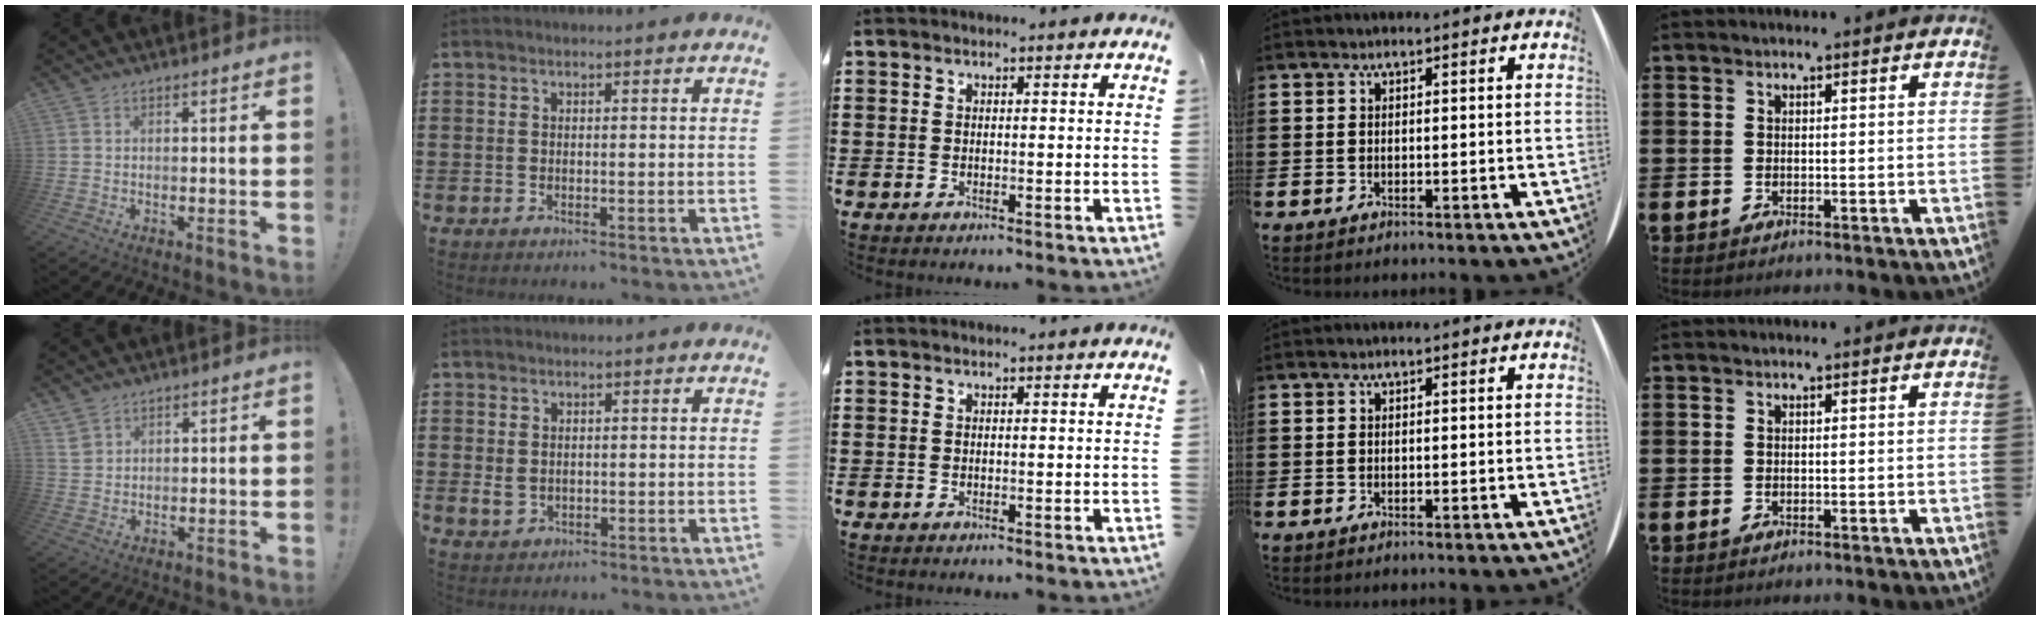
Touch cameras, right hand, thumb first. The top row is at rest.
{"thumb": {"total": 2.0, "force": [1.5, 1.3, 0.3], "torque": [0.003, -0.010, 0.028]}, "index": {"total": 1.7, "force": [0.1, 1.3, 1.1], "torque": [-0.024, 0.002, 0.003]}}